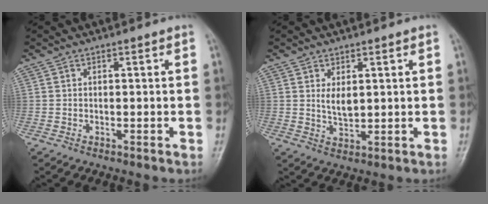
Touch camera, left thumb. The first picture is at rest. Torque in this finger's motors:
{"motor_torque": [0.08, 0.13, 0.27, -0.12, 0.05]}